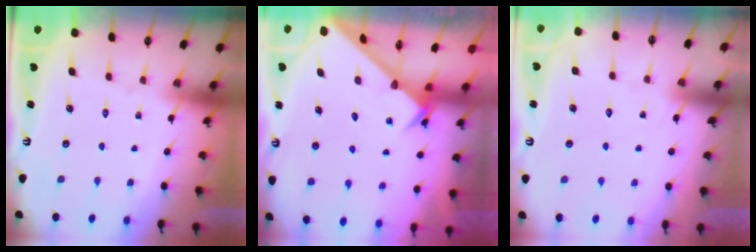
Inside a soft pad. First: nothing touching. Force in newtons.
{"total": 2.5, "press": 2.5, "slide": 0.2}
{"total": 5.8, "press": 5.8, "slide": 0.5}